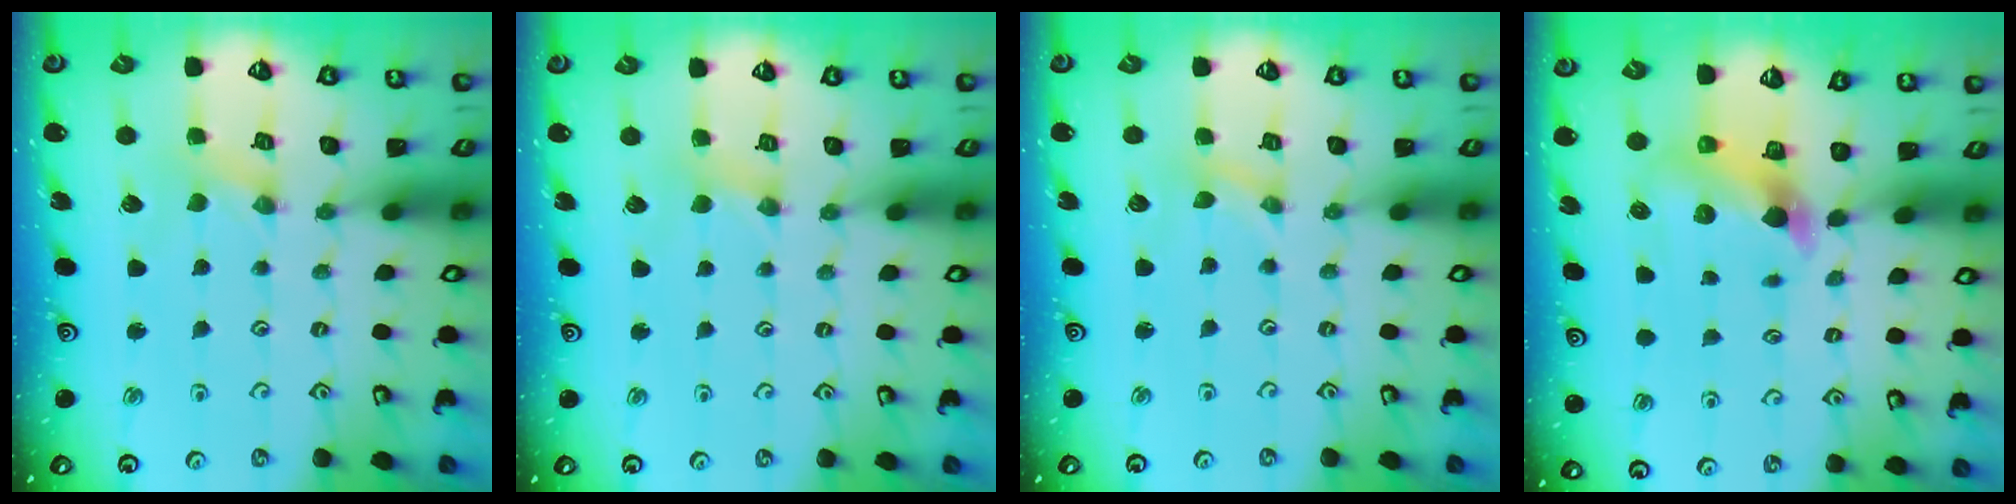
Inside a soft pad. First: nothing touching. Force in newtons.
{"total": 2.1, "press": 2.1, "slide": 0.4}
{"total": 0.0}
{"total": 6.0, "press": 6.0, "slide": 0.4}